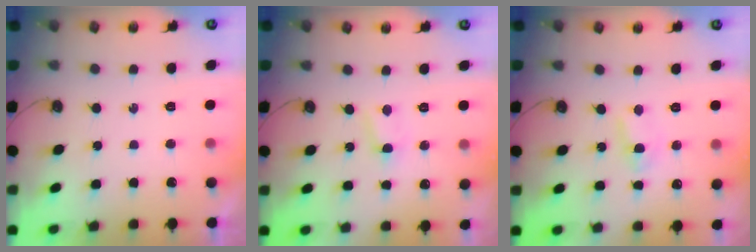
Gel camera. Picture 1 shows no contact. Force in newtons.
{"total": 2.6, "press": 2.6, "slide": 0.4}
{"total": 3.8, "press": 3.8, "slide": 0.5}